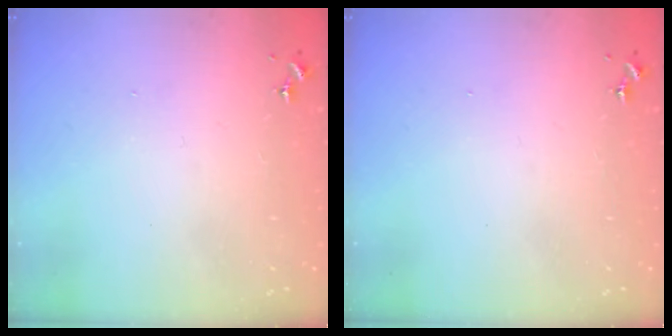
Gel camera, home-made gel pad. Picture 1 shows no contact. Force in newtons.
{"total": 0.0}